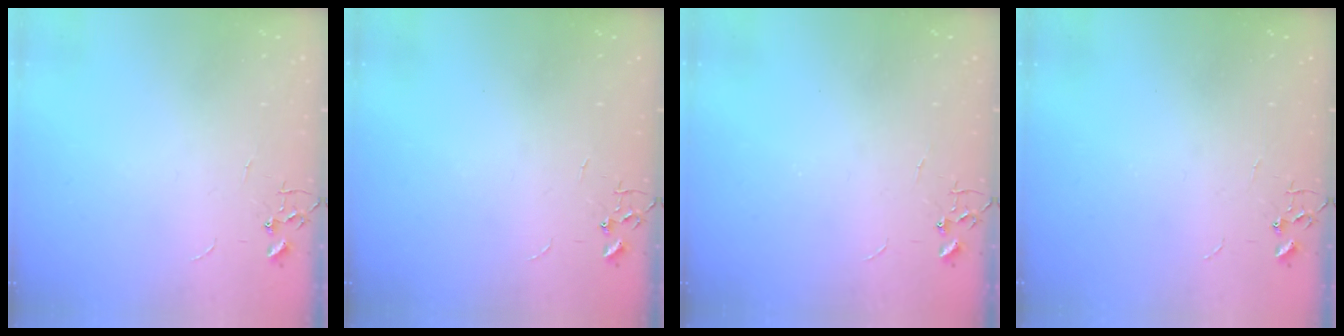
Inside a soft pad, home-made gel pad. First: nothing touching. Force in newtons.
{"total": 0.0}
{"total": 0.0}
{"total": 0.0}